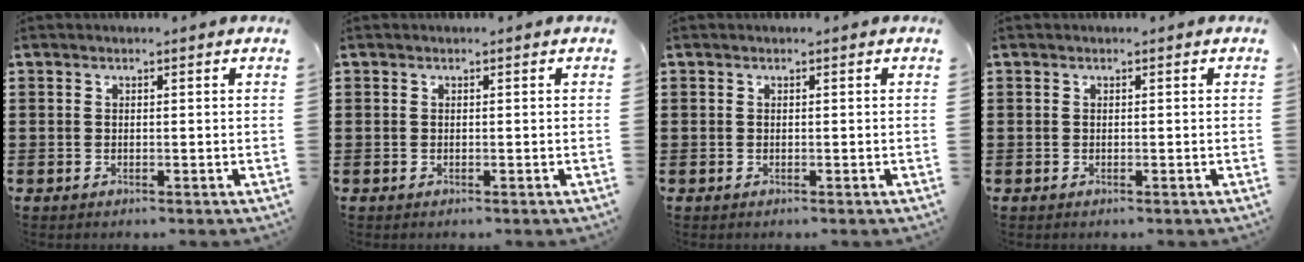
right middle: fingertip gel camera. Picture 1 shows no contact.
{"total": 0.0}
{"total": 0.0}
{"total": 0.0}